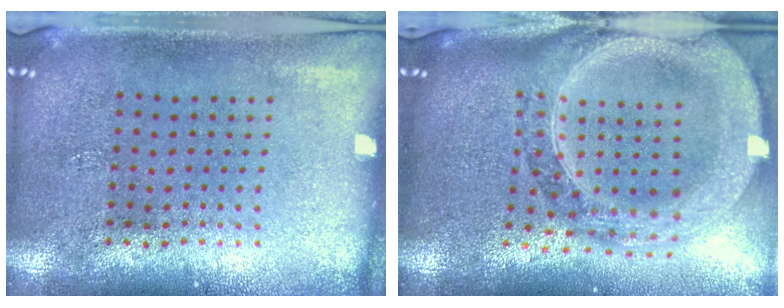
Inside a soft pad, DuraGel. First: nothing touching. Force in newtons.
{"total": 3.3, "press": 2.7, "slide": 1.9}